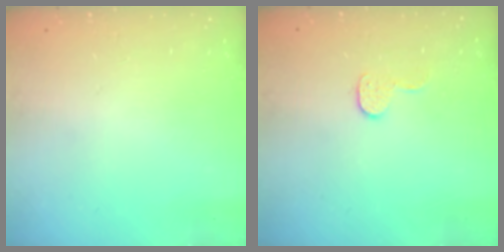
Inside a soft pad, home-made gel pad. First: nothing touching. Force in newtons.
{"total": 5.7, "press": 5.7, "slide": 0.3}